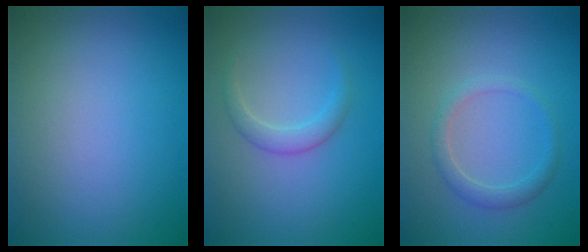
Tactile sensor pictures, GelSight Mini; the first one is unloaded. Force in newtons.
{"total": 1.7, "press": 1.7, "slide": 0.1}
{"total": 1.7, "press": 1.7, "slide": 0.0}